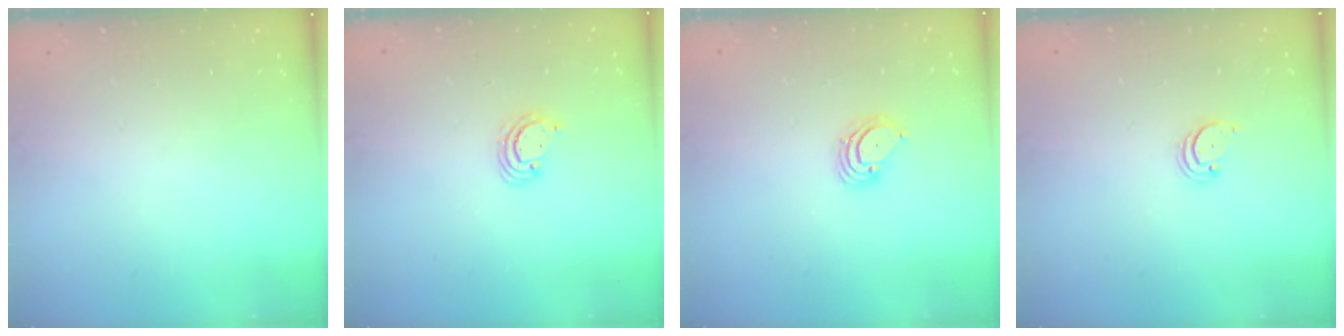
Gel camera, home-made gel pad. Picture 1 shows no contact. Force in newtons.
{"total": 2.5, "press": 2.5, "slide": 0.3}
{"total": 3.6, "press": 3.6, "slide": 0.3}
{"total": 2.2, "press": 2.2, "slide": 0.2}